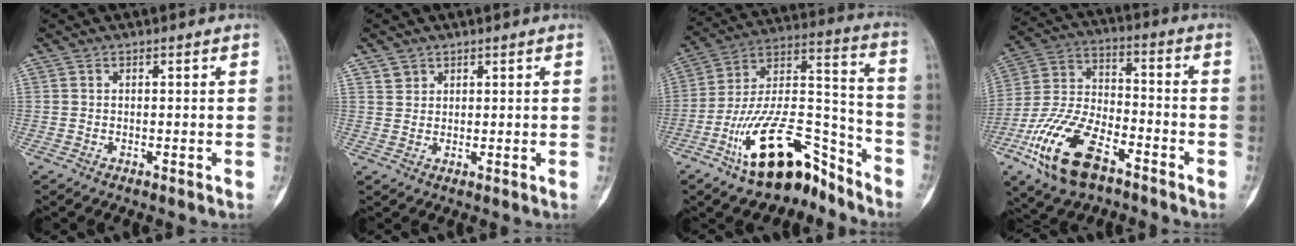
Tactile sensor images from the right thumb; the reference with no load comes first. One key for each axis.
{"total": 2.1, "fx": 1.4, "fy": 1.5, "fz": 0.1, "tx": 0.014, "ty": -0.009, "tz": 0.020}
{"total": 20.0, "fx": -12.8, "fy": 8.6, "fz": 12.8, "tx": -0.192, "ty": 0.112, "tz": -0.220}
{"total": 17.5, "fx": -9.3, "fy": 8.5, "fz": 12.1, "tx": -0.242, "ty": 0.042, "tz": -0.175}